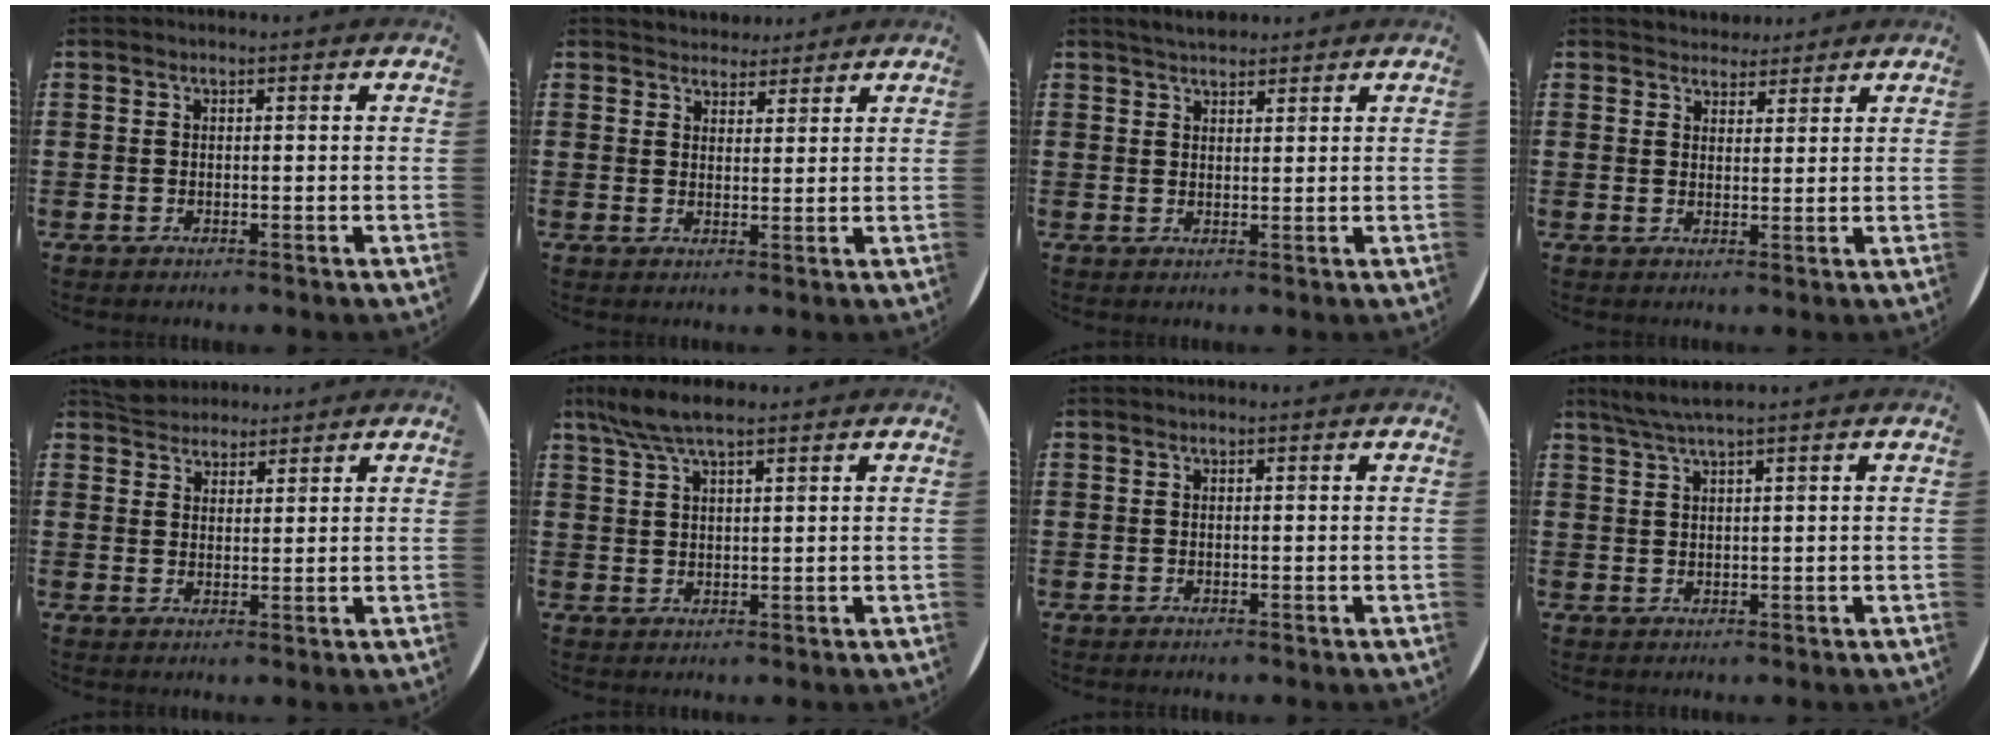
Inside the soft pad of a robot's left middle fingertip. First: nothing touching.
{"total": 3.1, "force": [2.9, 1.0, -0.2], "torque": [0.005, -0.008, 0.053]}
{"total": 2.6, "force": [2.5, 0.6, 0.4], "torque": [-0.011, 0.000, 0.048]}
{"total": 2.9, "force": [2.7, 1.0, -0.1], "torque": [-0.005, -0.003, 0.052]}
{"total": 3.6, "force": [3.5, 1.0, -0.2], "torque": [-0.006, -0.002, 0.068]}
{"total": 5.4, "force": [4.2, 1.1, 3.3], "torque": [-0.073, 0.001, 0.075]}
{"total": 0.0}
{"total": 2.7, "force": [1.9, -0.2, 1.9], "torque": [-0.037, 0.002, 0.034]}